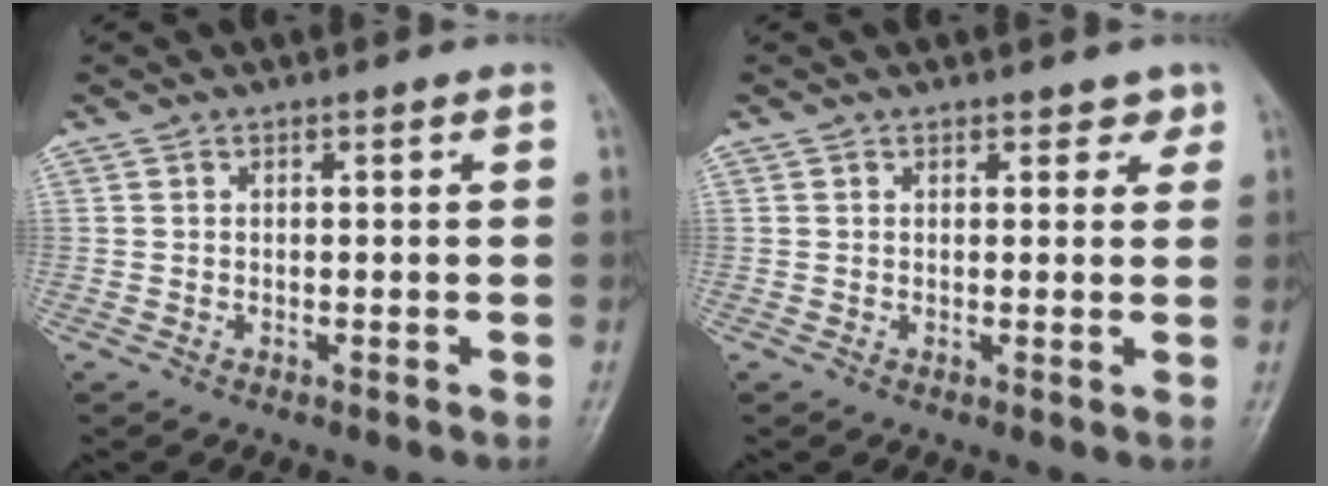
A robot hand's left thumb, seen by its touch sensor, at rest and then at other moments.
{"total": 2.1, "force": [1.5, 1.3, 0.8], "torque": [0.012, -0.005, 0.013]}